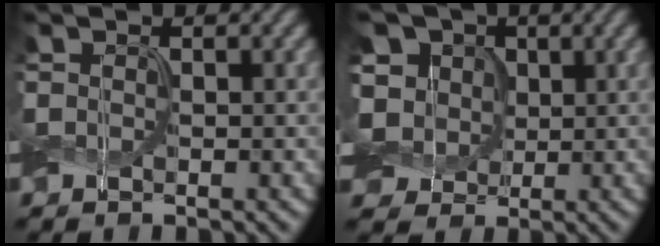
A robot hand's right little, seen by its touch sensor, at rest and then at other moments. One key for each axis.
{"total": 7.8, "fx": 2.1, "fy": 6.3, "fz": 4.1, "tx": -0.105, "ty": 0.029, "tz": 0.012}